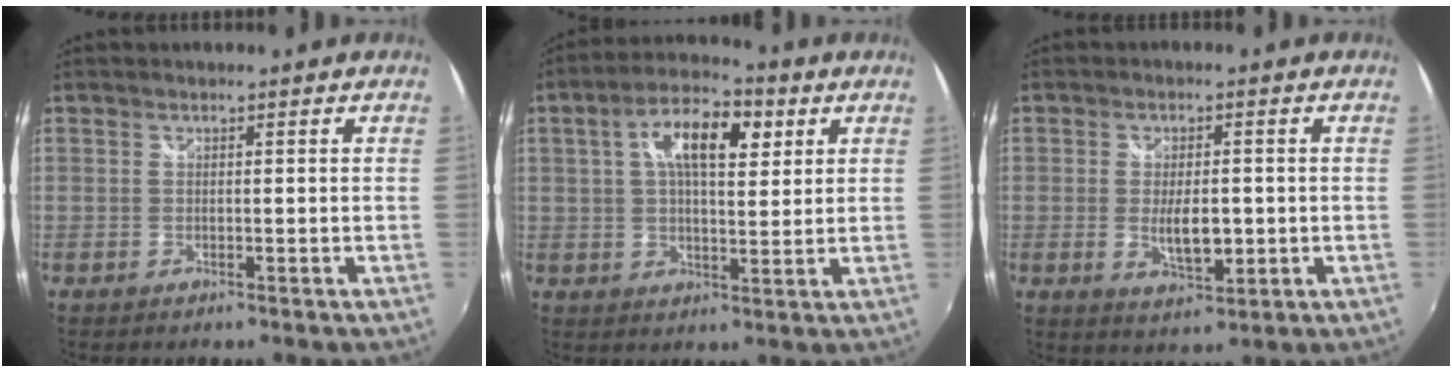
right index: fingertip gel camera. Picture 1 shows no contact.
{"total": 11.3, "force": [4.0, 5.0, 9.3], "torque": [-0.160, 0.025, 0.061]}
{"total": 6.4, "force": [-0.8, 2.8, 5.7], "torque": [-0.104, -0.010, -0.010]}